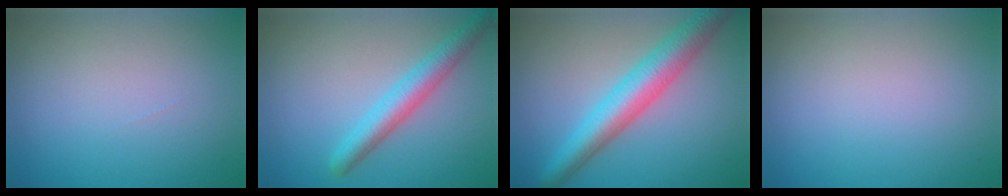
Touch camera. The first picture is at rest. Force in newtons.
{"total": 3.8, "press": 3.8, "slide": 0.1}
{"total": 6.2, "press": 6.1, "slide": 0.3}
{"total": 0.0}